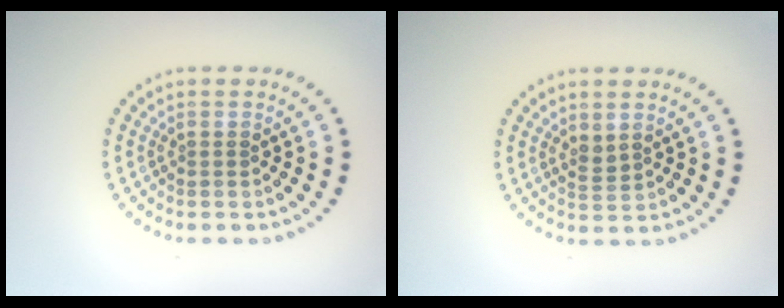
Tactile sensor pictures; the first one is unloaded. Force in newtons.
{"total": 1.2, "press": 1.0, "slide": 0.7}